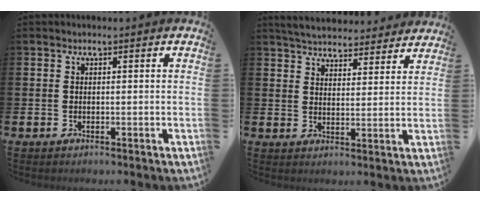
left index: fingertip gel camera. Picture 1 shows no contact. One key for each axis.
{"total": 5.2, "fx": 5.1, "fy": 1.0, "fz": 0.3, "tx": -0.024, "ty": -0.034, "tz": 0.090}